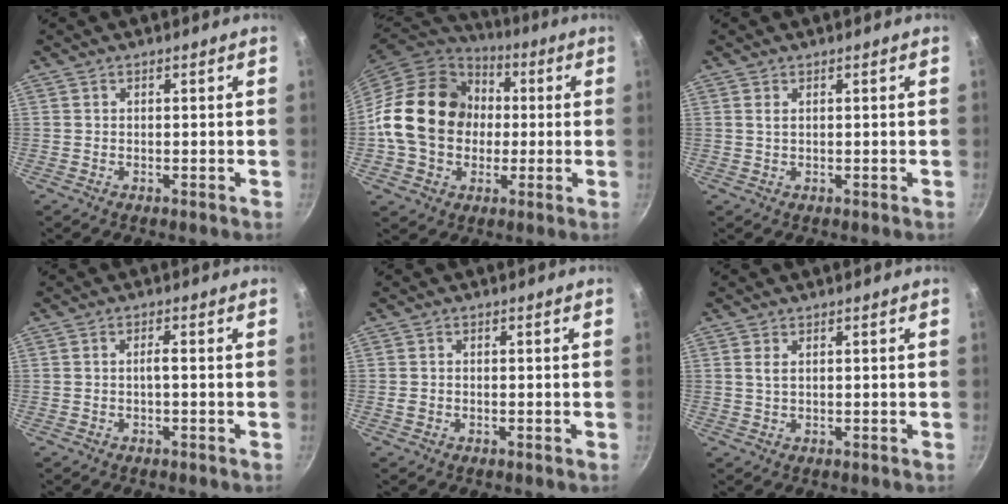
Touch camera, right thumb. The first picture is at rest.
{"total": 19.9, "force": [0.6, 16.1, 11.7], "torque": [-0.180, 0.031, 0.005]}
{"total": 0.9, "force": [0.3, 0.4, 0.7], "torque": [-0.013, 0.000, 0.006]}
{"total": 1.4, "force": [-0.4, 0.1, 1.3], "torque": [-0.033, 0.009, -0.007]}
{"total": 1.0, "force": [-0.4, 0.7, 0.6], "torque": [-0.014, 0.003, -0.008]}
{"total": 1.3, "force": [0.4, 0.6, 1.1], "torque": [-0.022, -0.002, 0.010]}